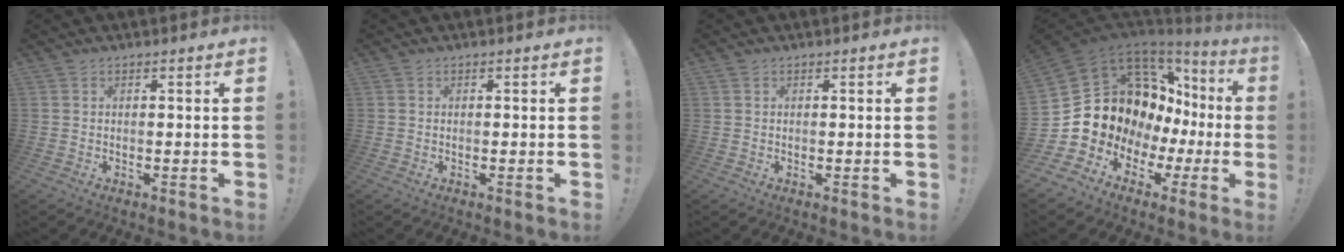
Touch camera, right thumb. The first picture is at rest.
{"total": 0.0}
{"total": 0.0}
{"total": 15.3, "force": [4.7, 12.1, 8.1], "torque": [-0.117, -0.047, 0.133]}